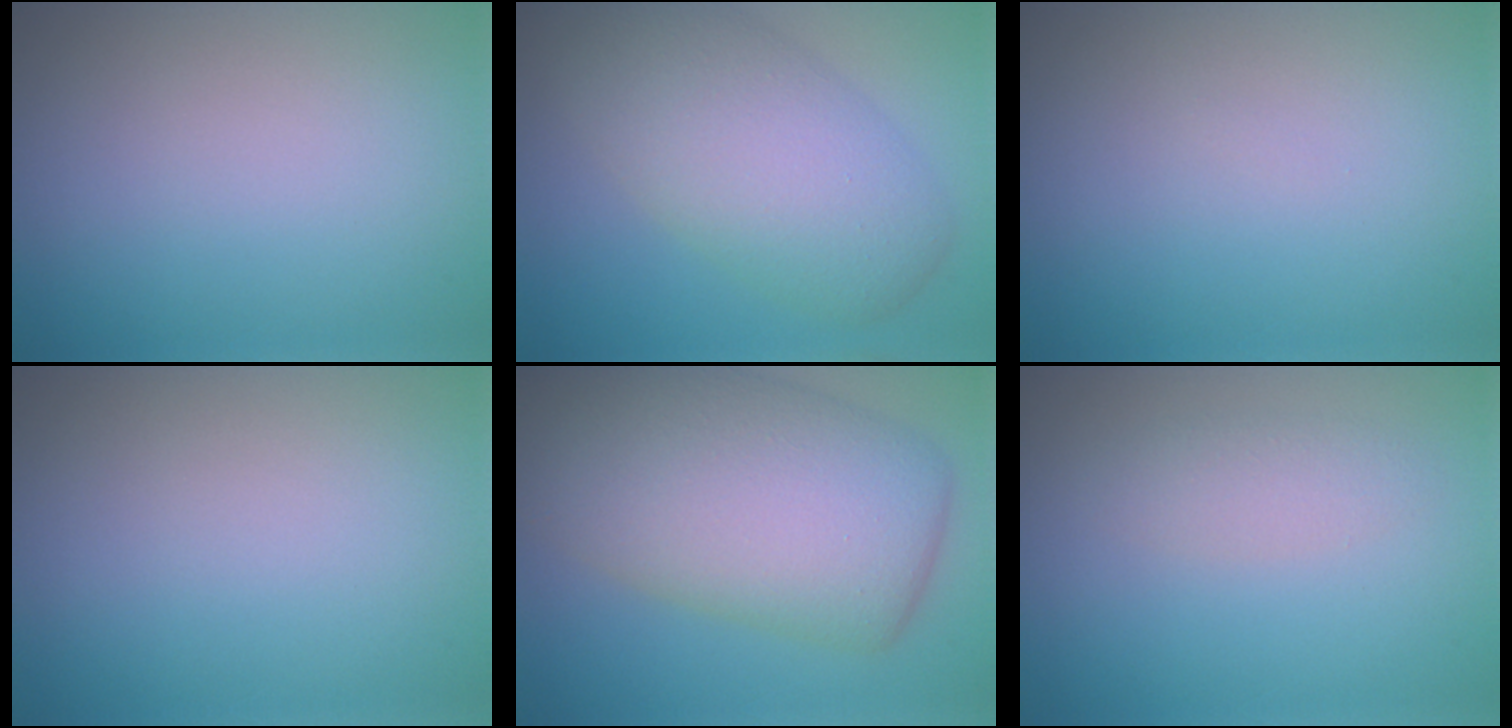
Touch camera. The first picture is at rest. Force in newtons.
{"total": 7.9, "press": 7.8, "slide": 0.5}
{"total": 0.0}
{"total": 0.0}
{"total": 12.2, "press": 12.1, "slide": 0.7}
{"total": 1.6, "press": 1.6, "slide": 0.2}